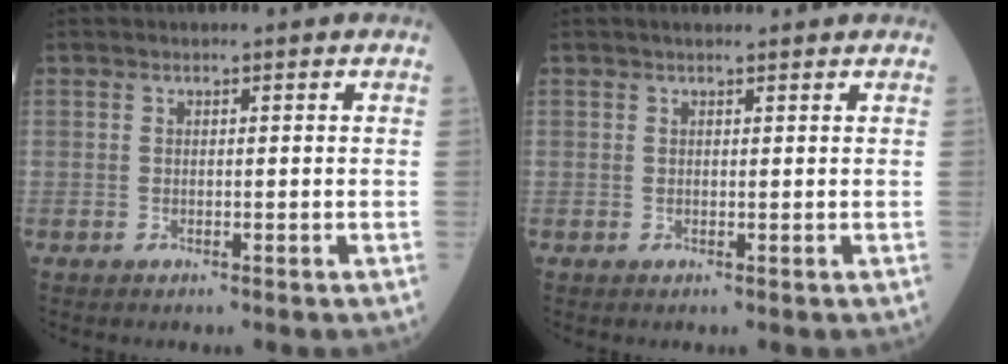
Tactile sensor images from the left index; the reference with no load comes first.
{"total": 1.7, "force": [1.6, 0.5, 0.5], "torque": [-0.009, 0.020, 0.027]}